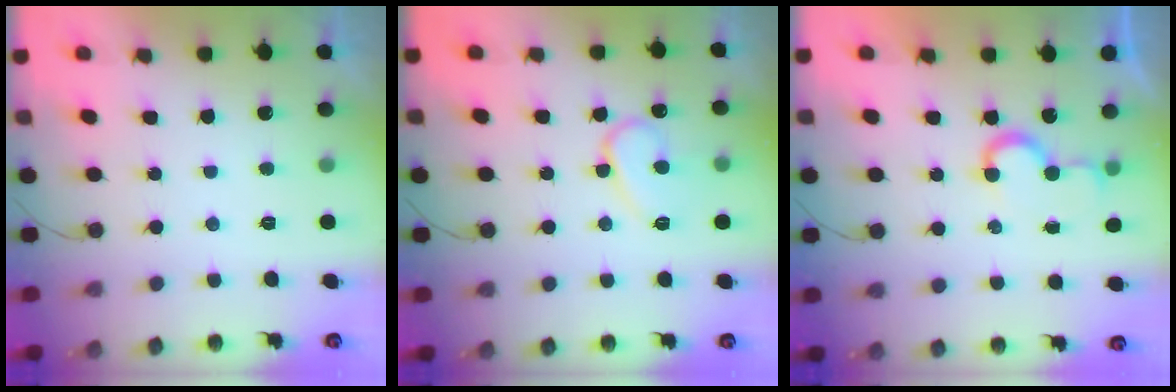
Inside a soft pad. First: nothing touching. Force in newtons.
{"total": 10.2, "press": 10.2, "slide": 1.1}
{"total": 5.2, "press": 5.1, "slide": 0.5}